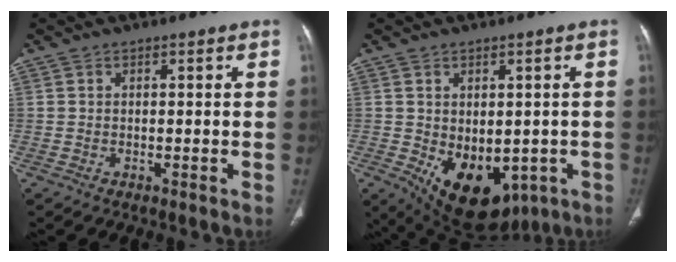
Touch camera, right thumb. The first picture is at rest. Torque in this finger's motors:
{"motor_torque": [-0.31, 0.86, 0.52, 0.54, 0.30]}